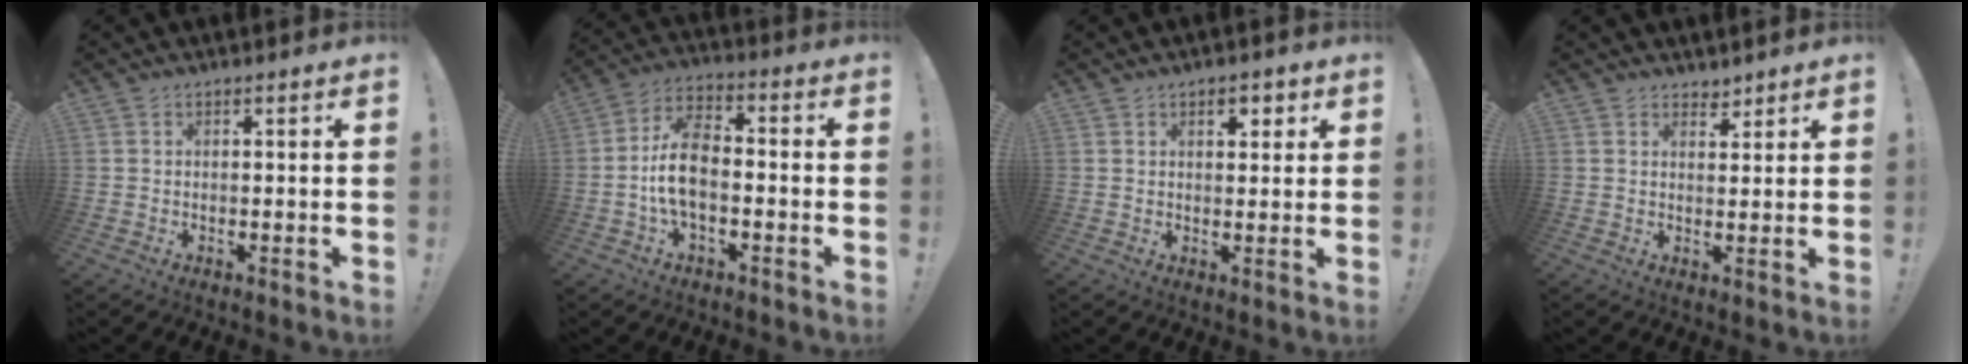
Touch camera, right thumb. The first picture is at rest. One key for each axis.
{"total": 11.1, "fx": -2.5, "fy": 6.2, "fz": 8.9, "tx": -0.176, "ty": 0.012, "tz": -0.045}
{"total": 3.3, "fx": 1.7, "fy": 2.1, "fz": 2.0, "tx": -0.017, "ty": -0.004, "tz": 0.023}
{"total": 3.0, "fx": 2.5, "fy": 1.5, "fz": 0.4, "tx": 0.013, "ty": -0.021, "tz": 0.043}